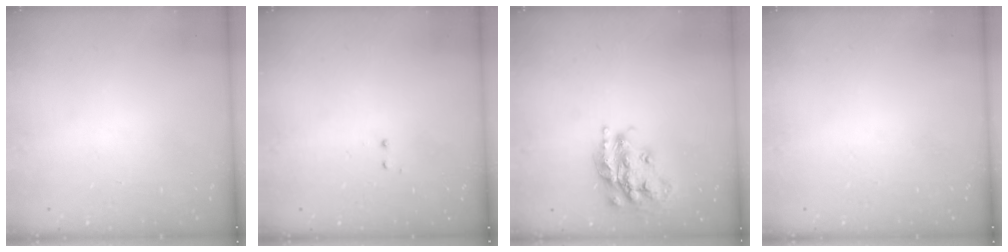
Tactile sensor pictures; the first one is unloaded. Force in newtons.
{"total": 0.5, "press": 0.5, "slide": 0.3}
{"total": 18.3, "press": 18.3, "slide": 1.0}
{"total": 0.0}